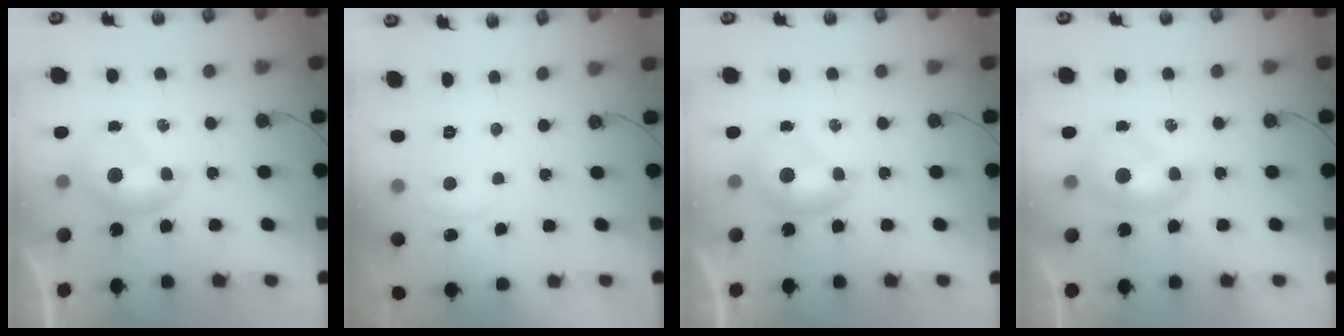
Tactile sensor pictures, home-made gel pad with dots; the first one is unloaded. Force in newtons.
{"total": 2.5, "press": 2.5, "slide": 0.4}
{"total": 0.0}
{"total": 1.5, "press": 1.5, "slide": 0.1}